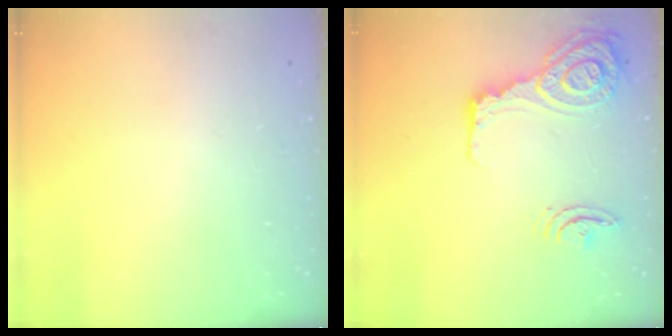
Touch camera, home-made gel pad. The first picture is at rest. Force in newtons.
{"total": 18.9, "press": 18.6, "slide": 3.2}